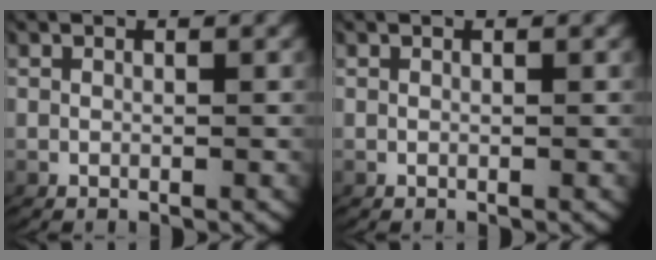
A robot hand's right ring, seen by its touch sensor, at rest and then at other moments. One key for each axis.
{"total": 0.0}